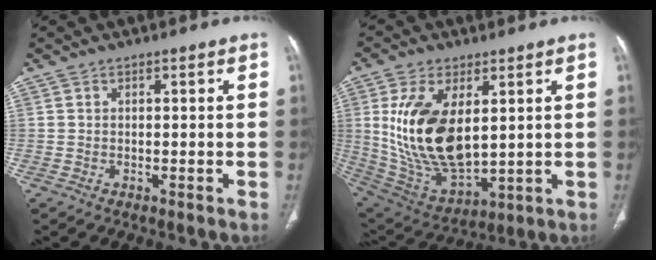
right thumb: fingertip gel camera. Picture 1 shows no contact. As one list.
[{"total": 18.9, "force": [3.5, 10.1, 15.6], "torque": [-0.293, -0.023, 0.088]}]